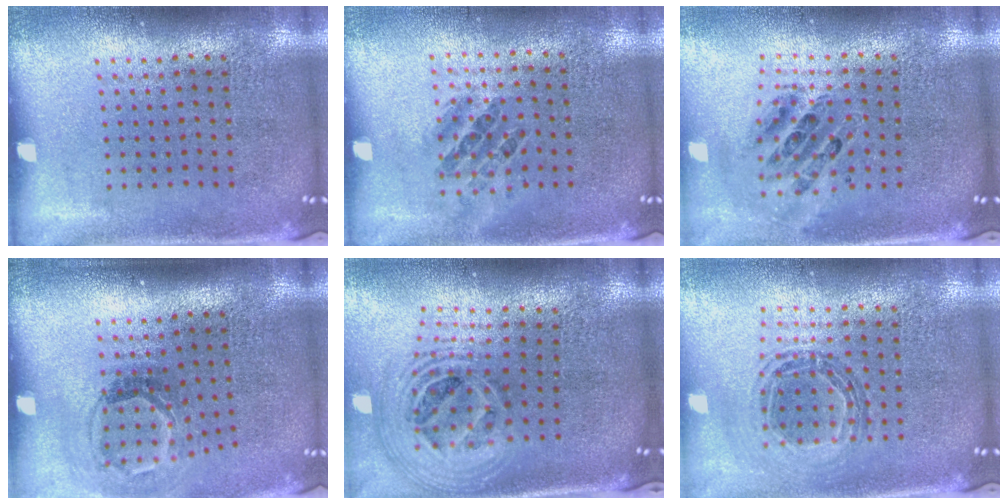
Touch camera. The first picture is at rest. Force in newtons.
{"total": 0.9, "press": 0.7, "slide": 0.5}
{"total": 0.9, "press": 0.9, "slide": 0.2}
{"total": 1.7, "press": 1.2, "slide": 1.3}
{"total": 2.5, "press": 1.8, "slide": 1.8}
{"total": 0.8, "press": 0.8, "slide": 0.1}